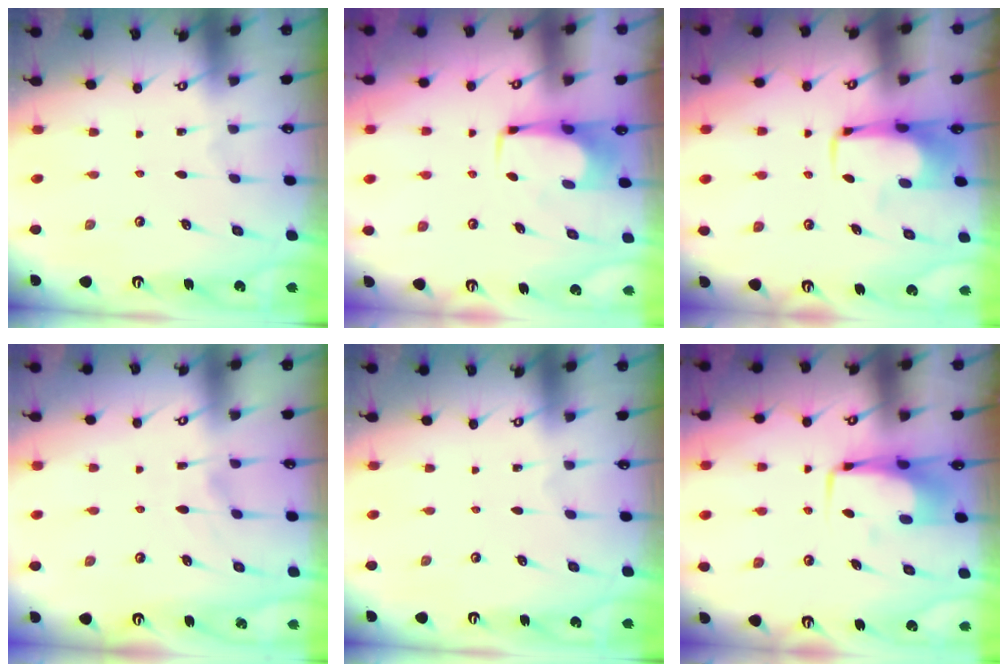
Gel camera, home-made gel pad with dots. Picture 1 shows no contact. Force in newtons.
{"total": 0.0}
{"total": 5.5, "press": 5.3, "slide": 1.3}
{"total": 1.2, "press": 0.8, "slide": 0.9}
{"total": 0.0}
{"total": 6.5, "press": 6.4, "slide": 1.3}